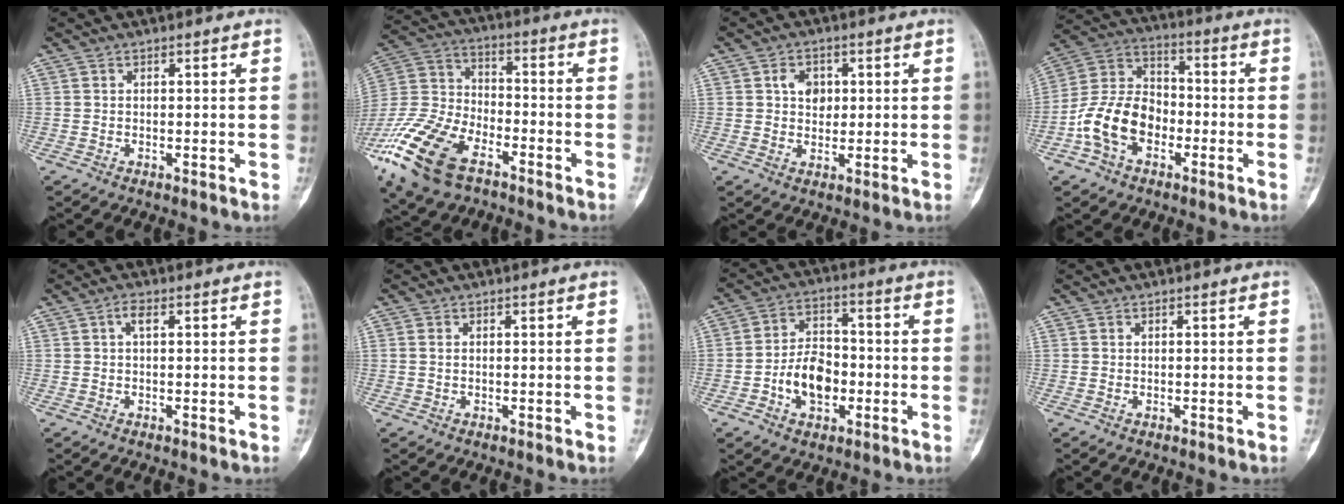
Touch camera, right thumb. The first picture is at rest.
{"total": 19.4, "force": [-11.2, 10.1, 12.2], "torque": [-0.270, 0.033, -0.216]}
{"total": 4.6, "force": [1.2, 3.7, 2.5], "torque": [-0.016, -0.001, 0.018]}
{"total": 13.2, "force": [-4.5, 9.0, 8.6], "torque": [-0.154, 0.043, -0.089]}
{"total": 1.9, "force": [0.4, 0.8, 1.6], "torque": [-0.034, 0.005, 0.006]}
{"total": 0.7, "force": [0.1, 0.5, 0.5], "torque": [-0.008, 0.001, 0.002]}
{"total": 10.2, "force": [-2.7, 6.8, 7.1], "torque": [-0.100, 0.027, -0.050]}
{"total": 0.0}